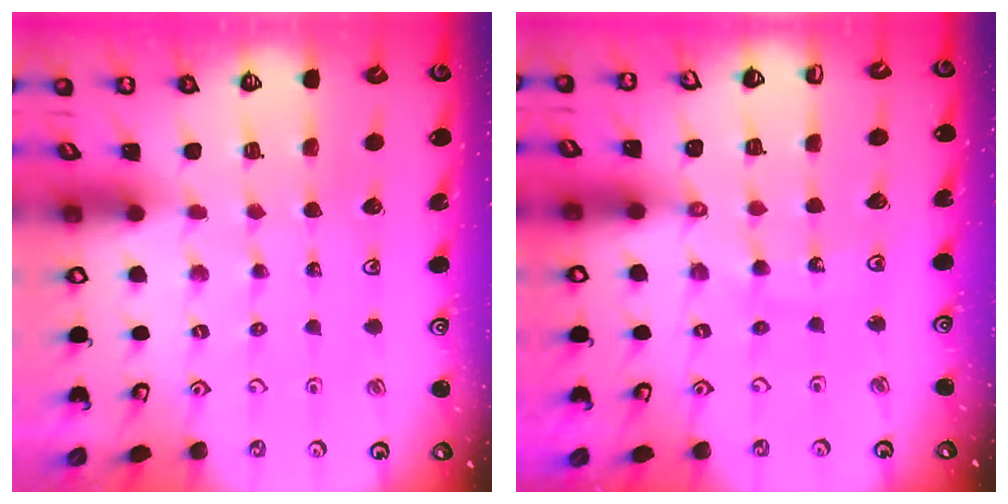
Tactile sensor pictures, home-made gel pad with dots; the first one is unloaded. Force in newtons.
{"total": 8.8, "press": 8.8, "slide": 1.2}